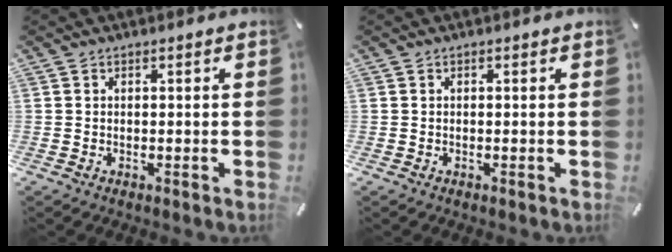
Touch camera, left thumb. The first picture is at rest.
{"total": 0.0}